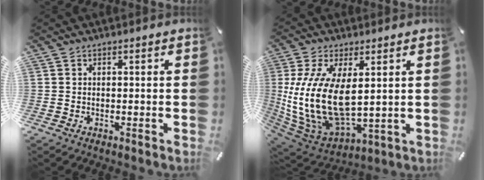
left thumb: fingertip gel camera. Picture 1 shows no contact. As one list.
[{"total": 17.0, "force": [1.9, 9.5, 14.0], "torque": [-0.318, -0.027, 0.037]}]